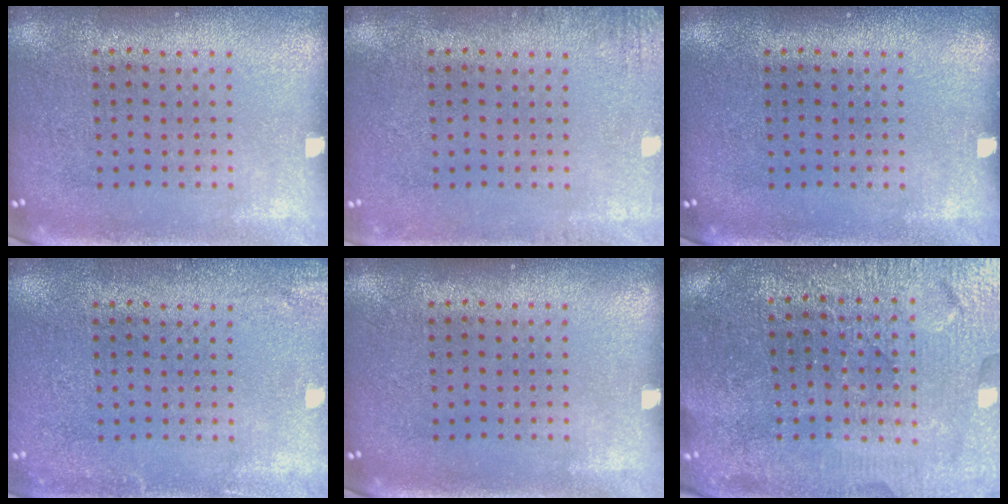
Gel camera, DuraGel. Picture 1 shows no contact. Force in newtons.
{"total": 1.5, "press": 1.5, "slide": 0.2}
{"total": 0.0}
{"total": 1.8, "press": 1.8, "slide": 0.2}
{"total": 0.0}
{"total": 3.3, "press": 3.3, "slide": 0.2}